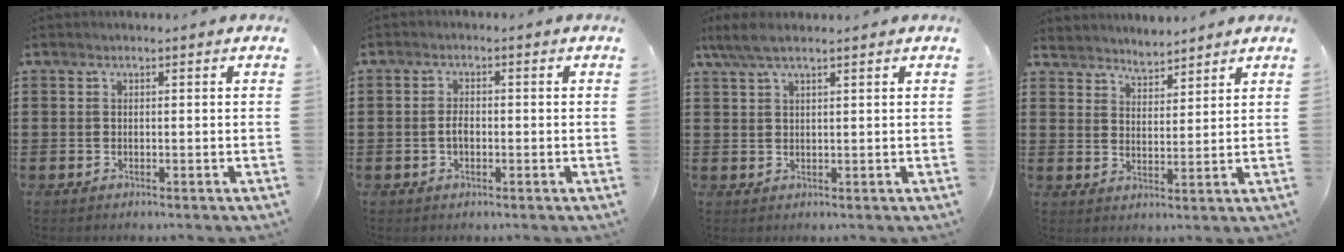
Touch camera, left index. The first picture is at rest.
{"total": 2.1, "force": [-0.4, 1.2, 1.7], "torque": [-0.043, 0.001, -0.011]}
{"total": 3.8, "force": [2.5, 0.6, 2.7], "torque": [-0.056, 0.004, 0.048]}
{"total": 3.6, "force": [3.5, 0.4, -0.6], "torque": [-0.002, -0.013, 0.066]}